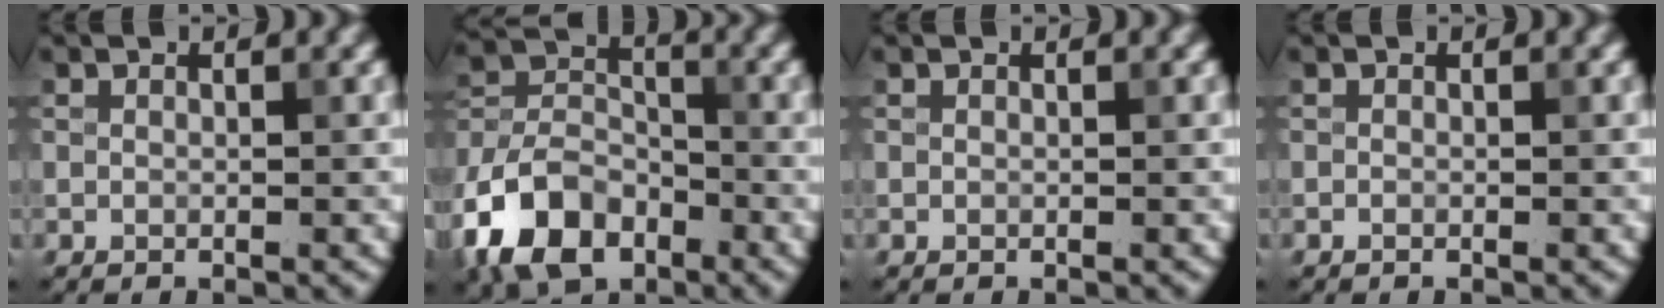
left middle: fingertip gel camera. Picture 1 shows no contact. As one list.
[{"total": 9.1, "force": [-5.0, 5.8, 4.9], "torque": [-0.098, -0.002, -0.109]}, {"total": 0.0}, {"total": 0.0}]